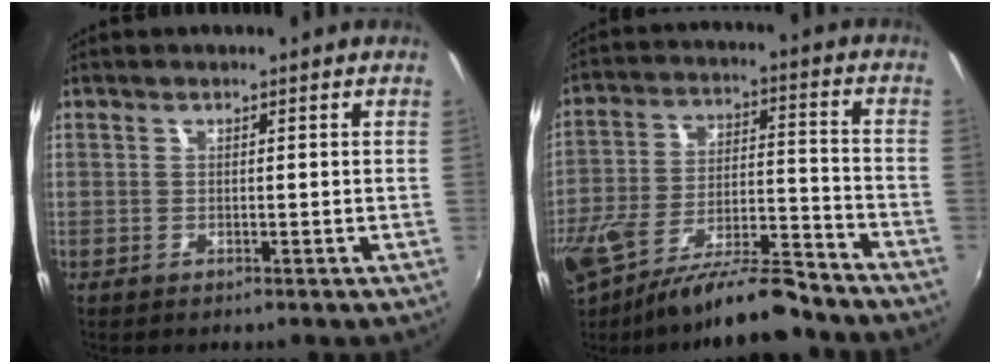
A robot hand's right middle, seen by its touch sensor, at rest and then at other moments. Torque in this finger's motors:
{"motor_torque": [0.55, -0.55, 0.37, 0.13]}